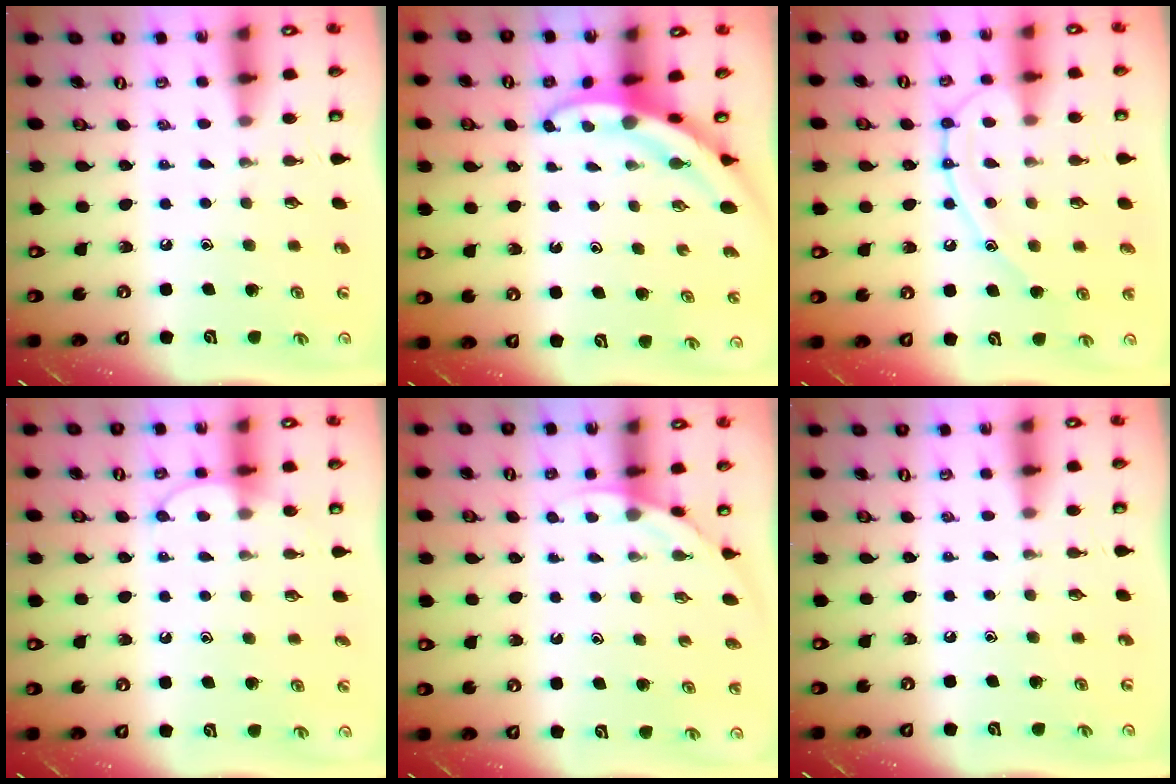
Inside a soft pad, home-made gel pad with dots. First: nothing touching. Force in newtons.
{"total": 3.1, "press": 3.1, "slide": 0.3}
{"total": 13.6, "press": 13.5, "slide": 1.3}
{"total": 6.0, "press": 6.0, "slide": 0.6}
{"total": 2.6, "press": 2.6, "slide": 0.1}
{"total": 0.0}